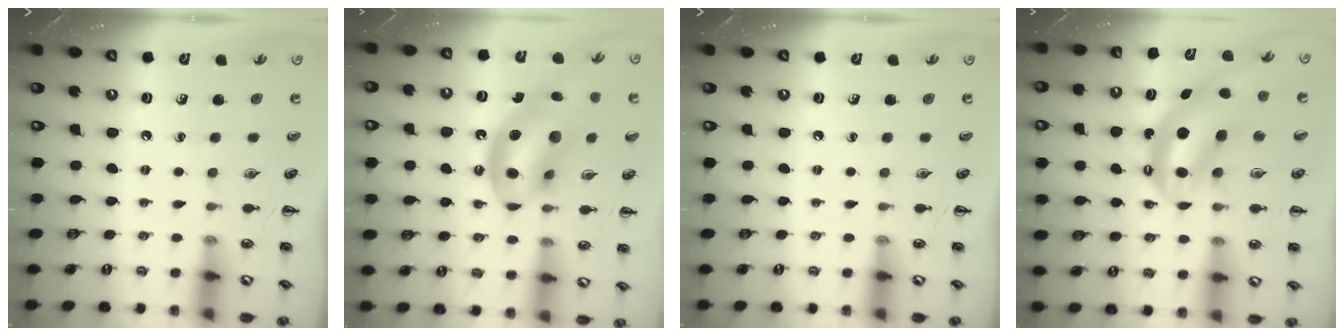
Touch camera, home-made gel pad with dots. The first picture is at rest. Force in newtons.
{"total": 15.5, "press": 14.9, "slide": 4.2}
{"total": 0.0}
{"total": 7.0, "press": 6.8, "slide": 1.7}